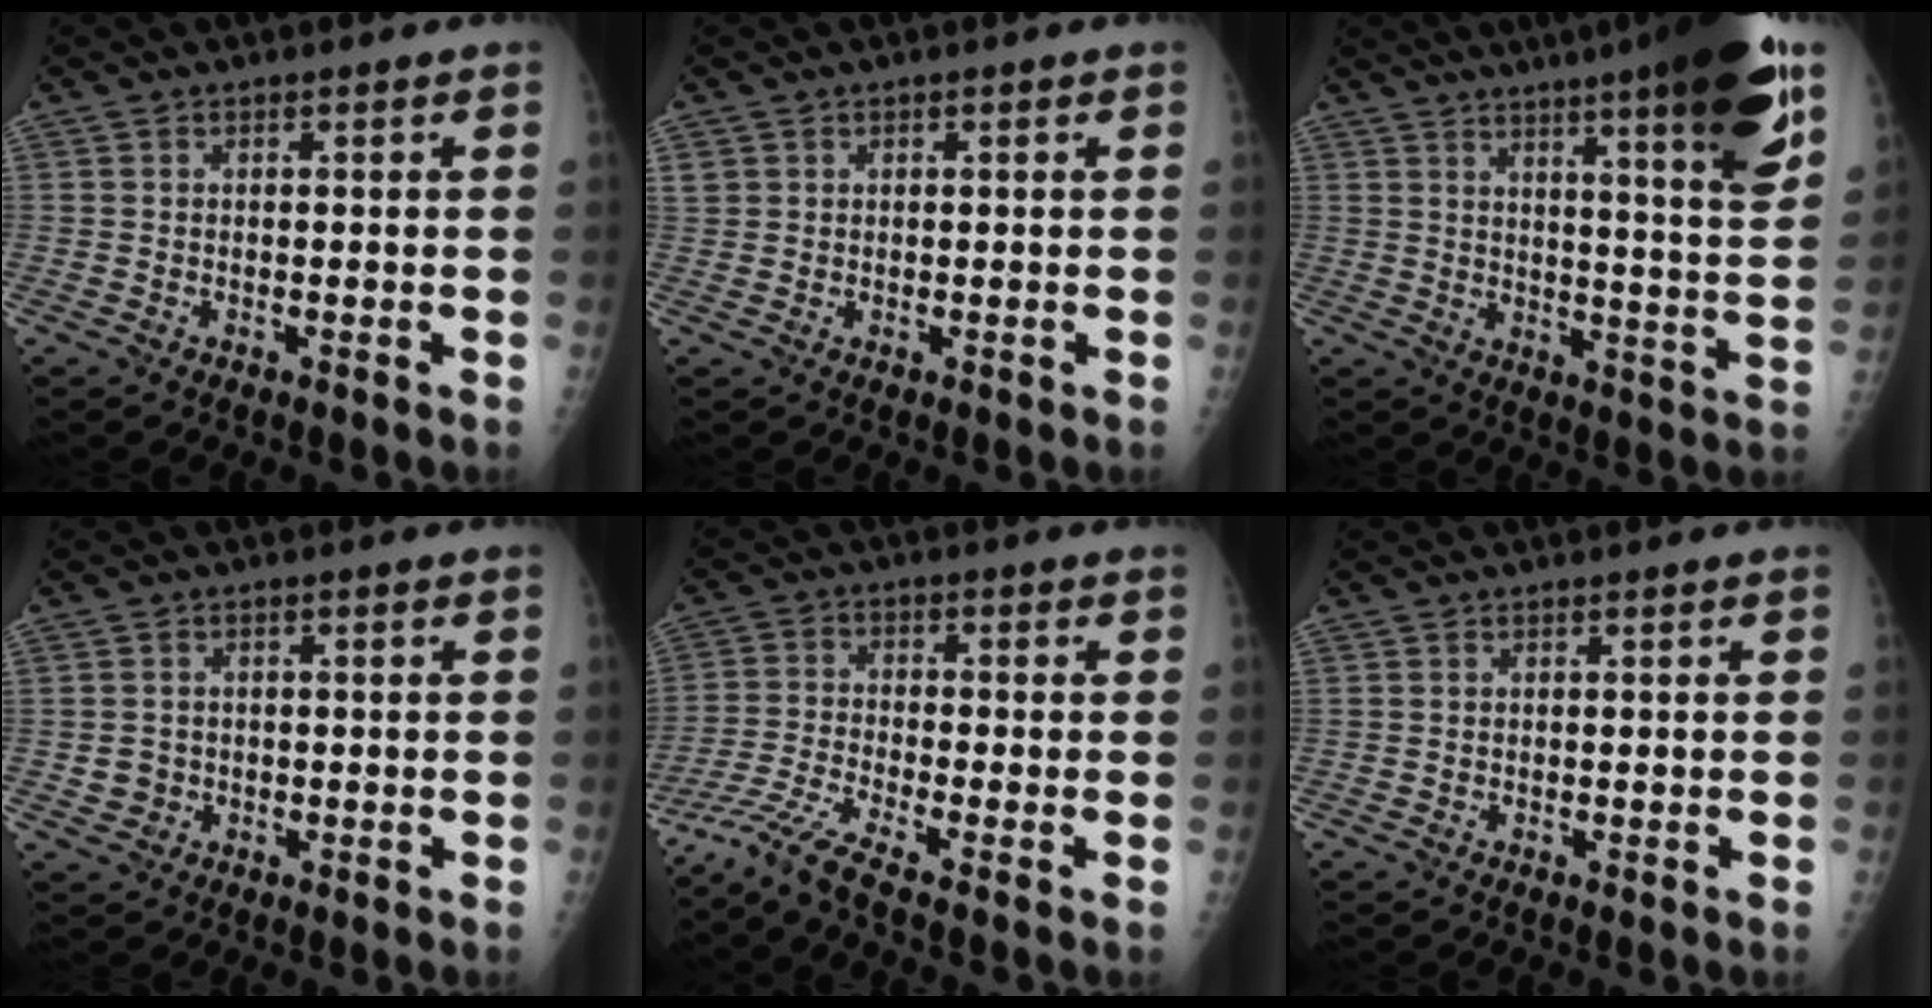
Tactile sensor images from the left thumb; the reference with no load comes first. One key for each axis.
{"total": 1.6, "fx": 0.6, "fy": 1.5, "fz": 0.2, "tx": 0.008, "ty": -0.002, "tz": 0.012}
{"total": 20.9, "fx": 12.4, "fy": 2.8, "fz": 16.6, "tx": -0.220, "ty": -0.045, "tz": 0.166}
{"total": 2.4, "fx": -0.6, "fy": 2.3, "fz": 0.4, "tx": 0.002, "ty": 0.004, "tz": -0.005}
{"total": 6.7, "fx": -5.6, "fy": -0.7, "fz": 3.6, "tx": -0.095, "ty": 0.002, "tz": -0.121}
{"total": 0.0}